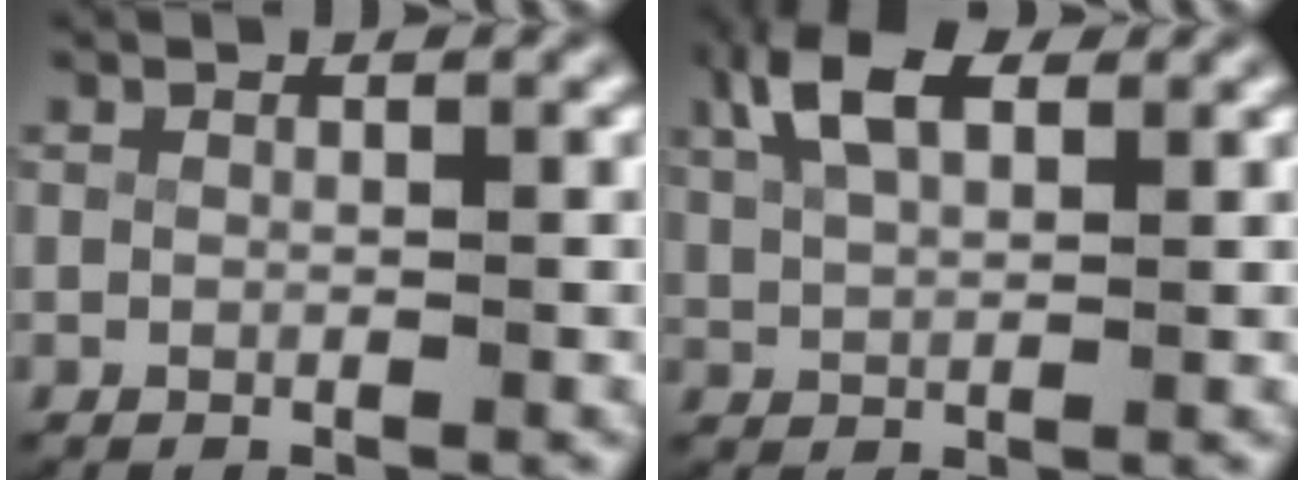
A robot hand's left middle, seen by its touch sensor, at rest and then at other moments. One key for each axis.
{"total": 4.7, "fx": 2.8, "fy": 2.0, "fz": 3.2, "tx": -0.077, "ty": 0.001, "tz": 0.055}